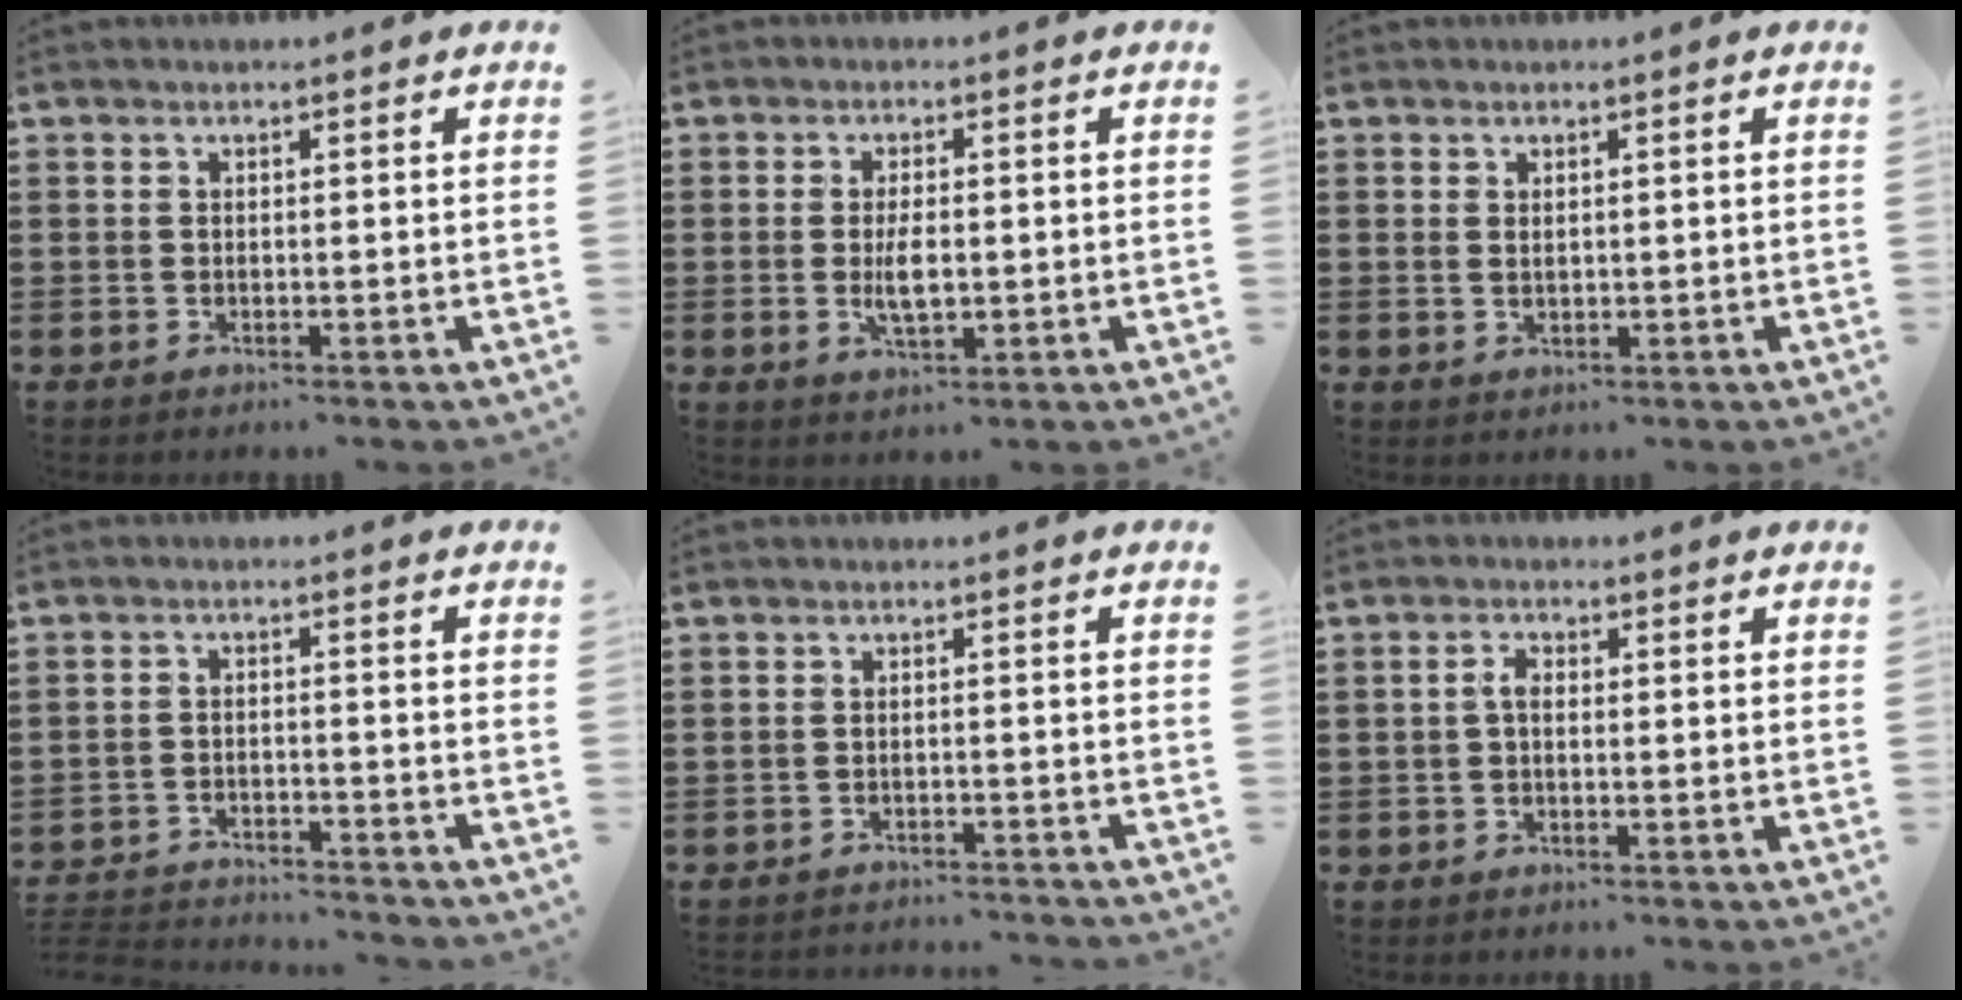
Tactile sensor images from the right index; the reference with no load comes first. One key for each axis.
{"total": 4.1, "fx": -0.5, "fy": 1.6, "fz": 3.7, "tx": -0.075, "ty": -0.002, "tz": -0.011}
{"total": 1.0, "fx": 0.5, "fy": 0.6, "fz": 0.6, "tx": -0.014, "ty": 0.004, "tz": 0.009}
{"total": 3.6, "fx": -3.6, "fy": 0.2, "fz": 0.2, "tx": -0.016, "ty": 0.000, "tz": -0.080}
{"total": 1.9, "fx": -1.9, "fy": 0.0, "fz": 0.1, "tx": -0.006, "ty": 0.002, "tz": -0.041}
{"total": 2.0, "fx": -0.3, "fy": 1.0, "fz": 1.7, "tx": -0.041, "ty": 0.000, "tz": -0.009}